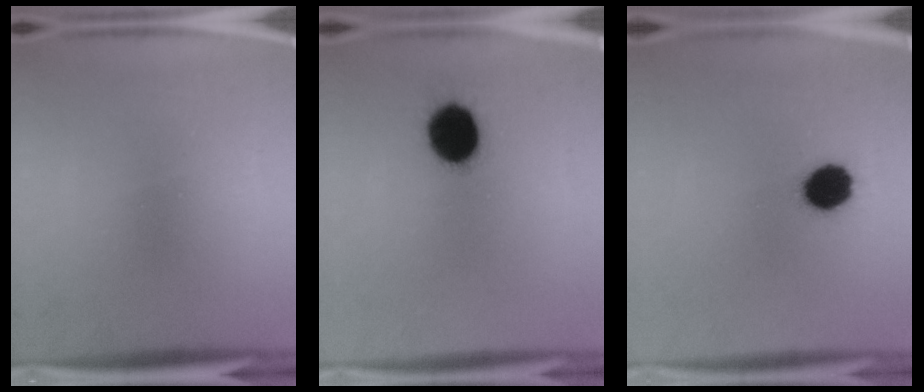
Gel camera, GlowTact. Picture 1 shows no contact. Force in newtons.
{"total": 11.6}
{"total": 8.9}